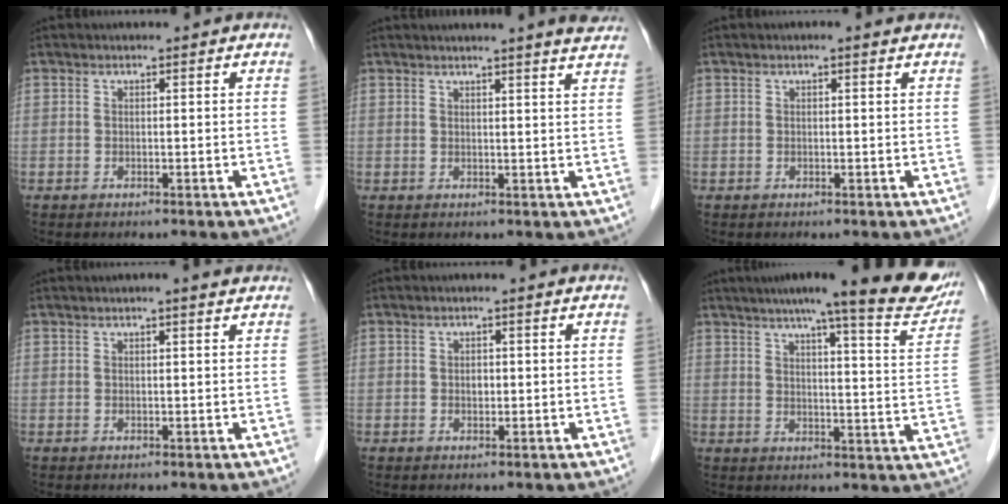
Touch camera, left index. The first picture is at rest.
{"total": 7.4, "force": [6.6, -0.6, 3.3], "torque": [-0.043, 0.002, 0.060]}
{"total": 0.7, "force": [0.5, 0.1, 0.6], "torque": [-0.013, 0.006, 0.004]}
{"total": 2.1, "force": [1.6, 0.0, 1.4], "torque": [-0.020, 0.015, 0.022]}
{"total": 1.1, "force": [0.0, 0.7, 0.8], "torque": [-0.014, 0.001, 0.001]}
{"total": 19.9, "force": [16.5, 1.8, 11.0], "torque": [-0.141, -0.016, 0.196]}